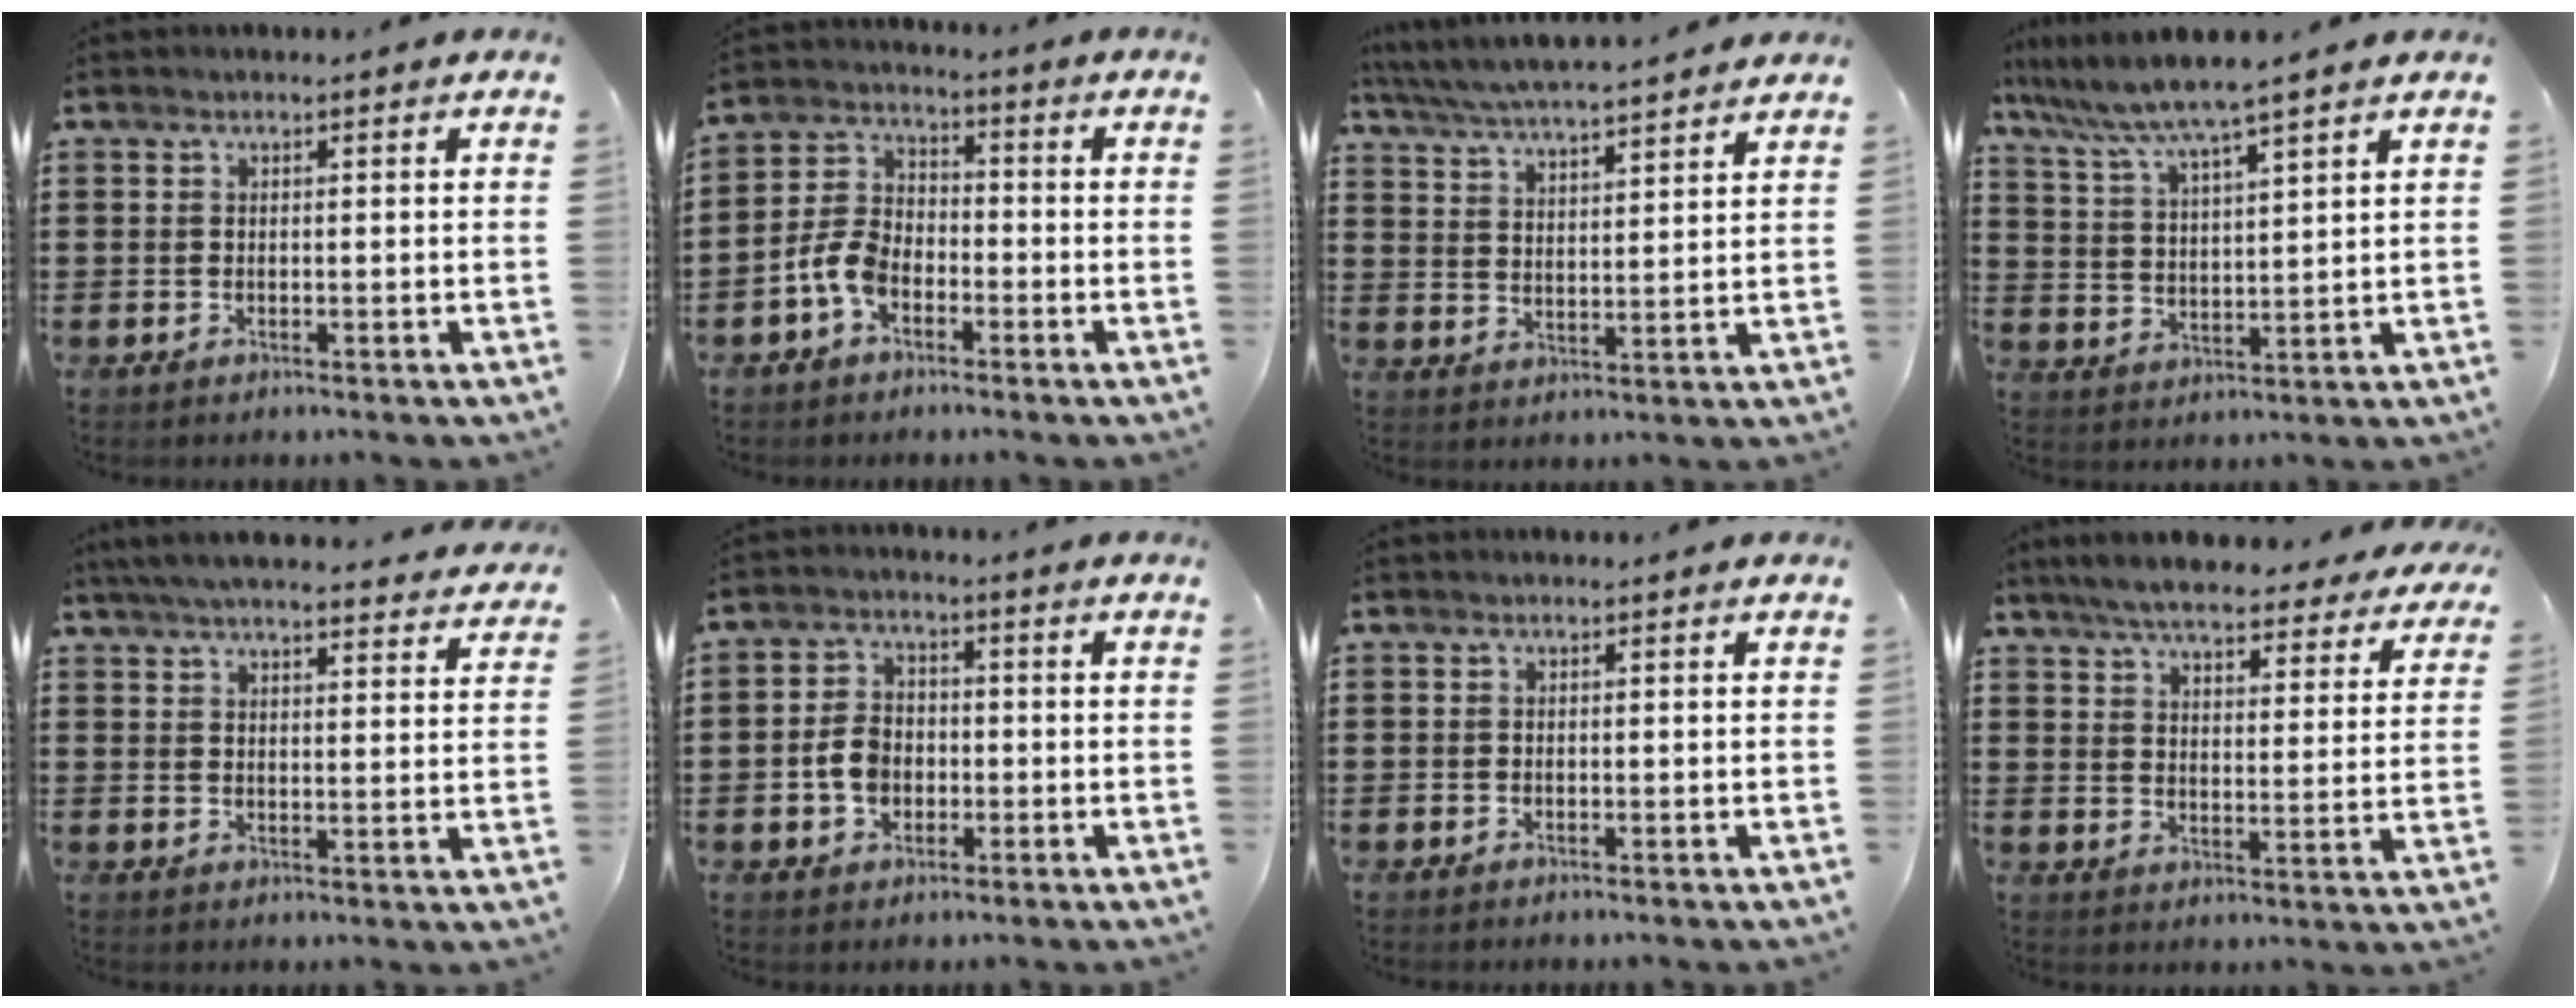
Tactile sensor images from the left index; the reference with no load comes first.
{"total": 5.9, "force": [-3.1, 3.5, 3.6], "torque": [-0.098, 0.007, -0.066]}
{"total": 5.3, "force": [5.2, -0.1, 1.3], "torque": [-0.050, -0.030, 0.088]}
{"total": 6.1, "force": [5.3, -0.3, 3.0], "torque": [-0.079, -0.027, 0.089]}
{"total": 5.4, "force": [5.1, 0.1, 1.9], "torque": [-0.053, -0.021, 0.092]}
{"total": 4.9, "force": [-1.1, 3.6, 3.0], "torque": [-0.075, 0.005, -0.025]}
{"total": 0.0}
{"total": 6.3, "force": [5.9, 0.5, 2.0], "torque": [-0.067, -0.031, 0.103]}